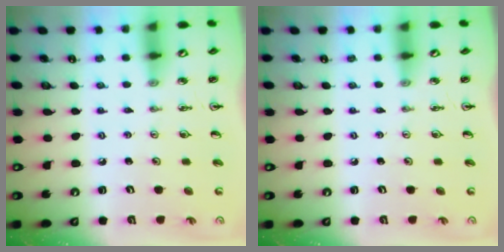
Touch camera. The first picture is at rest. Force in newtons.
{"total": 0.0}